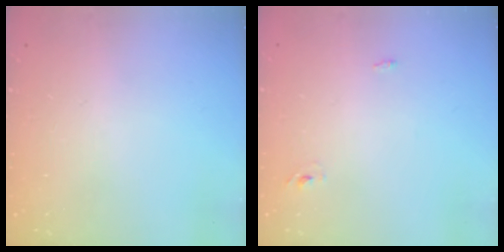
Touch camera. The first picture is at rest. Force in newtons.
{"total": 2.3, "press": 2.1, "slide": 1.0}